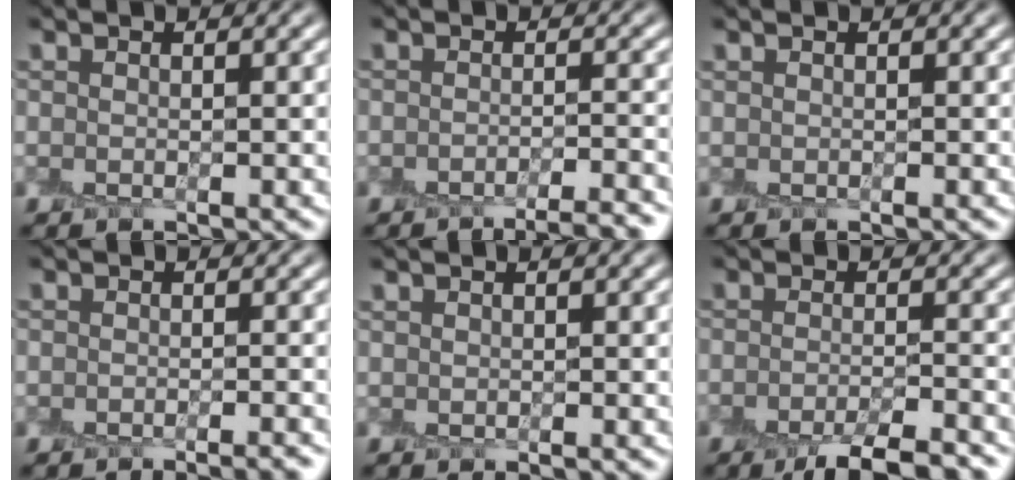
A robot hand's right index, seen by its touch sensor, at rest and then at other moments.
{"total": 3.8, "force": [-3.5, 0.6, 1.5], "torque": [-0.018, -0.002, -0.045]}
{"total": 0.0}
{"total": 2.0, "force": [-1.8, 0.7, 0.5], "torque": [0.005, 0.002, -0.027]}
{"total": 0.0}
{"total": 5.2, "force": [-3.7, 1.1, 3.5], "torque": [-0.048, -0.004, -0.058]}